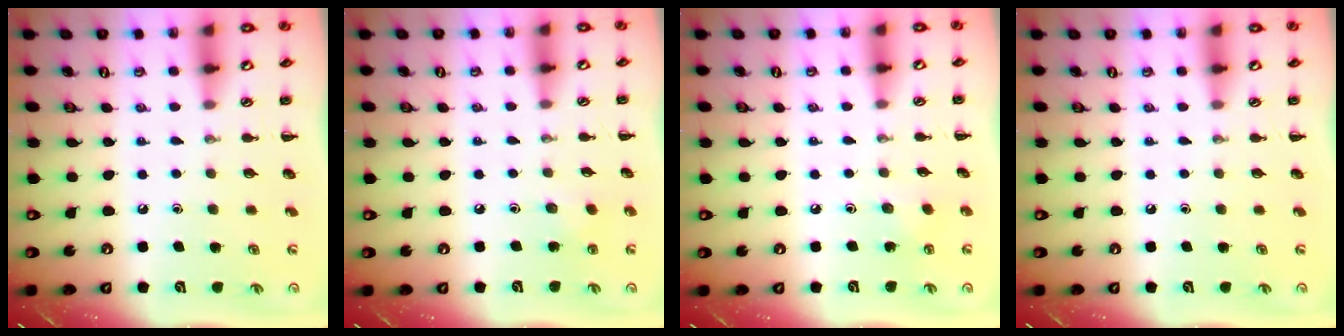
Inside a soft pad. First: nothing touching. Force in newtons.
{"total": 3.0, "press": 2.8, "slide": 1.0}
{"total": 2.6, "press": 2.4, "slide": 0.8}
{"total": 0.0}